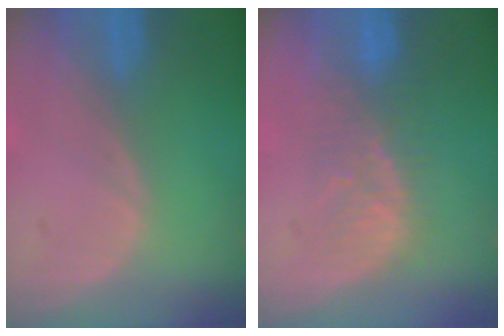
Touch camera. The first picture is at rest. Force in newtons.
{"total": 5.7, "press": 5.5, "slide": 1.4}